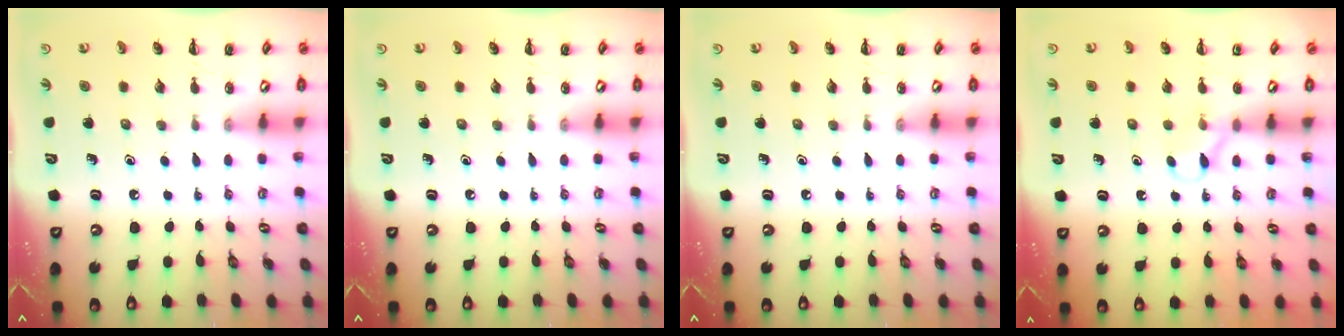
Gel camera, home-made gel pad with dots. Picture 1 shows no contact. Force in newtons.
{"total": 0.0}
{"total": 0.0}
{"total": 4.2, "press": 3.9, "slide": 1.5}